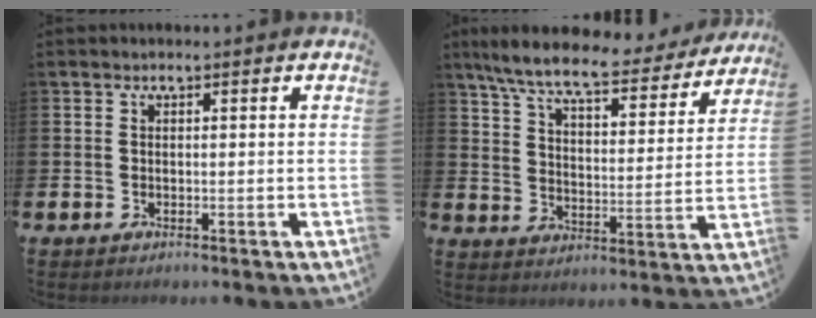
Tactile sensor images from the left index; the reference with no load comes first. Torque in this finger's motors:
{"motor_torque": [0.94, -1.20, 0.09, 0.21]}